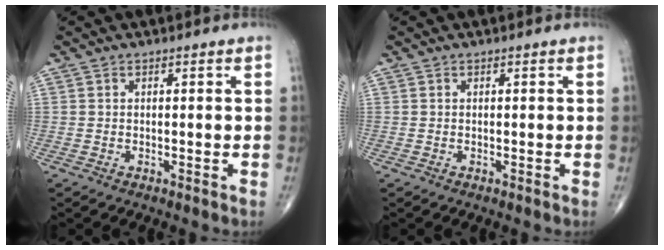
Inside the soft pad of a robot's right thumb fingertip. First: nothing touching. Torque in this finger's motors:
{"motor_torque": [0.01, 0.01, 0.08, 0.08, 0.01]}